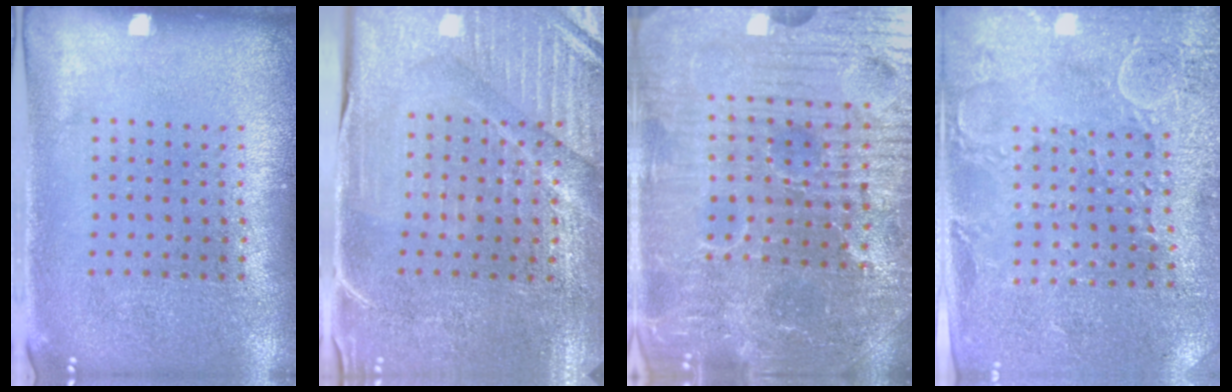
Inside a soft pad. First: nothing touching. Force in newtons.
{"total": 3.8, "press": 3.8, "slide": 0.5}
{"total": 6.0, "press": 5.7, "slide": 2.0}
{"total": 2.7, "press": 2.7, "slide": 0.6}